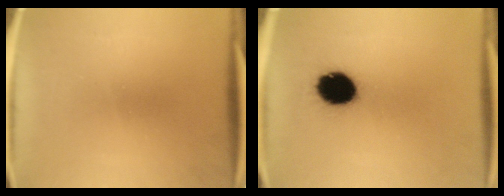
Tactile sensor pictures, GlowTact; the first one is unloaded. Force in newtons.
{"total": 12.2}